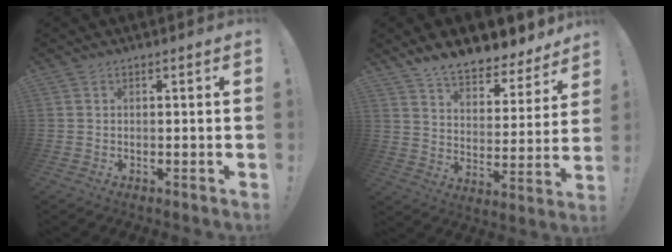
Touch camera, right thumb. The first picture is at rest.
{"total": 10.9, "force": [9.6, 3.6, 3.7], "torque": [-0.073, -0.078, 0.173]}